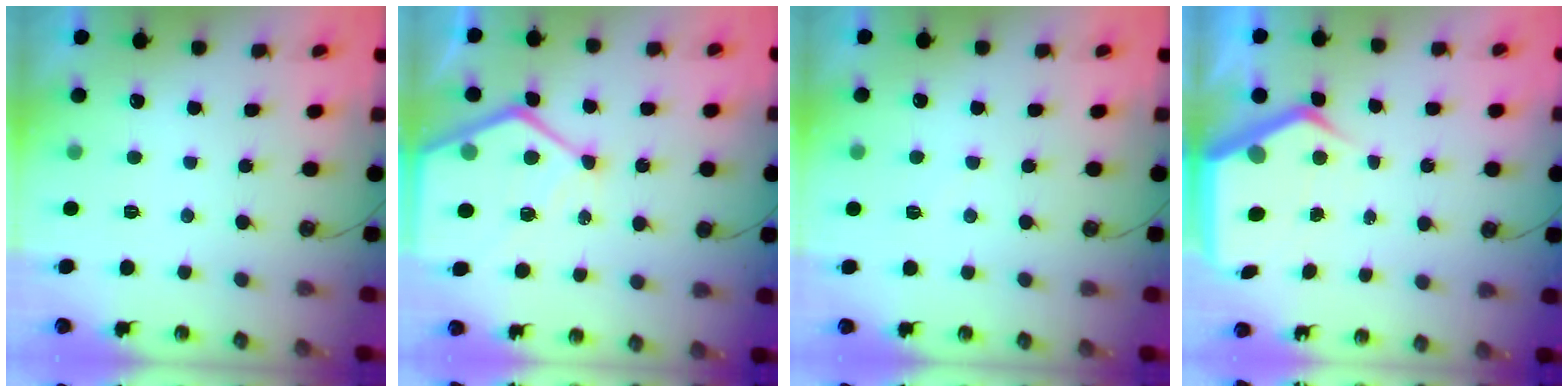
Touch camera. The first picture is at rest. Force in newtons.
{"total": 14.5, "press": 14.4, "slide": 1.3}
{"total": 4.0, "press": 4.0, "slide": 0.5}
{"total": 6.7, "press": 6.7, "slide": 0.4}